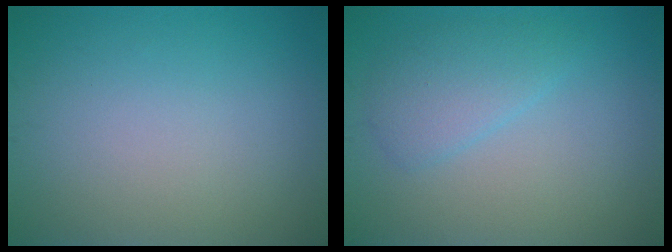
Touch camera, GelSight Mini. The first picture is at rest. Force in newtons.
{"total": 2.7, "press": 2.7, "slide": 0.2}